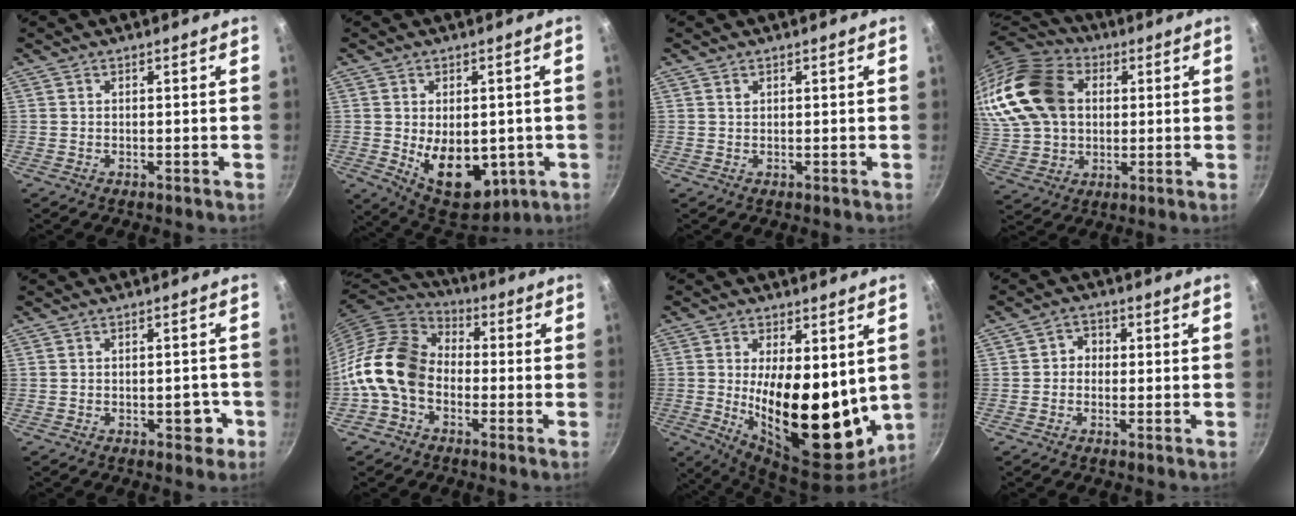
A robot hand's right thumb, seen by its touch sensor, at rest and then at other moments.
{"total": 13.5, "force": [-2.0, 8.5, 10.2], "torque": [-0.114, -0.018, -0.005]}
{"total": 0.7, "force": [0.4, 0.5, 0.3], "torque": [-0.005, 0.001, 0.009]}
{"total": 21.6, "force": [5.0, 16.2, 13.4], "torque": [-0.263, 0.020, 0.096]}
{"total": 3.9, "force": [-1.6, 2.2, 2.7], "torque": [-0.009, 0.019, -0.017]}
{"total": 14.0, "force": [-3.0, 10.2, 9.1], "torque": [-0.142, 0.040, -0.081]}
{"total": 20.6, "force": [0.9, 9.8, 18.1], "torque": [-0.250, -0.038, 0.027]}
{"total": 3.1, "force": [-0.2, 2.8, 1.3], "torque": [-0.005, 0.009, -0.012]}